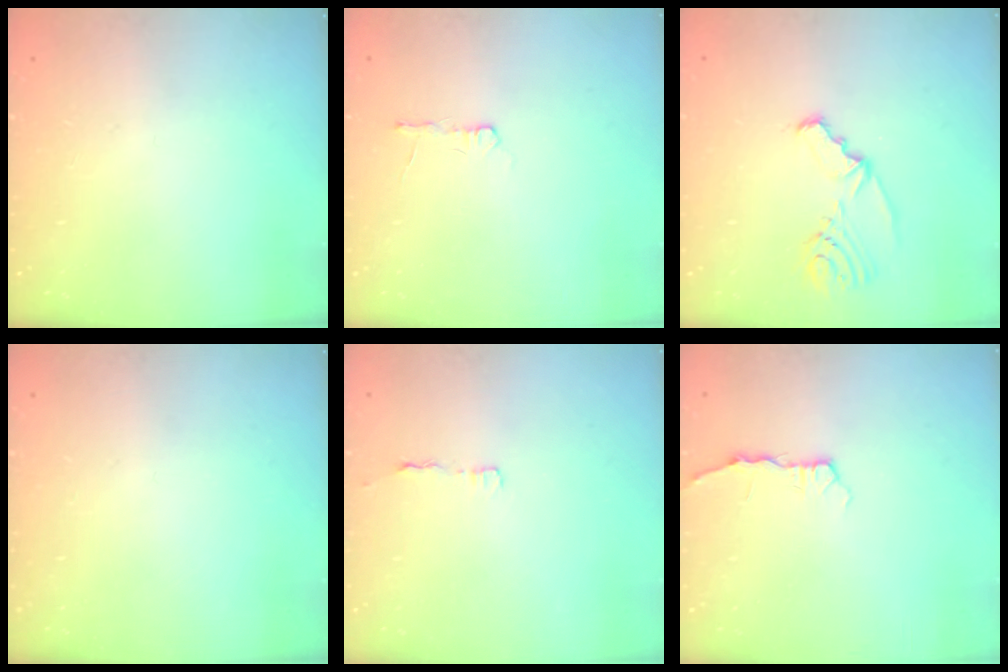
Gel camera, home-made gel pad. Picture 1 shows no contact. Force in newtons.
{"total": 2.7, "press": 2.7, "slide": 0.4}
{"total": 6.8, "press": 5.7, "slide": 3.7}
{"total": 0.0}
{"total": 2.9, "press": 2.9, "slide": 0.4}
{"total": 2.6, "press": 2.6, "slide": 0.3}